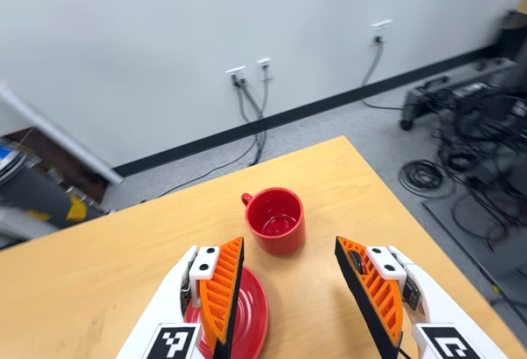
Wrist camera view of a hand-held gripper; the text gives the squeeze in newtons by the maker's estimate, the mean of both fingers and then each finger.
{"total": 0.0}